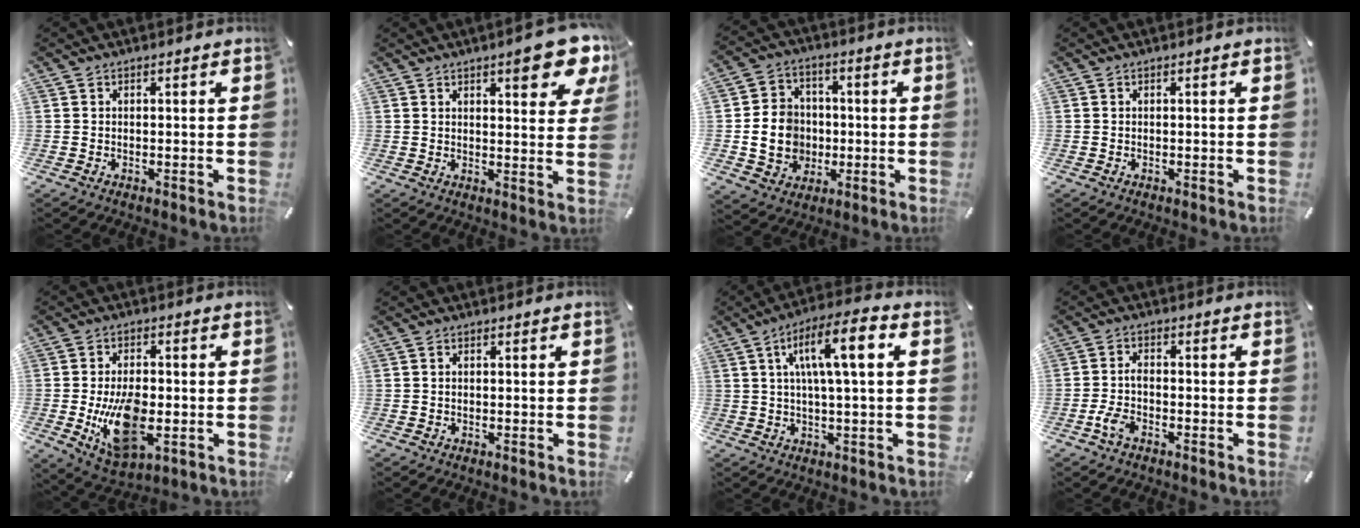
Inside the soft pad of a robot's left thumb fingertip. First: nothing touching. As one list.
[{"total": 11.1, "force": [6.4, 3.2, 8.4], "torque": [-0.105, -0.036, 0.103]}, {"total": 11.4, "force": [-1.2, 10.1, 5.2], "torque": [-0.114, 0.015, -0.017]}, {"total": 0.0}, {"total": 13.9, "force": [-2.3, 7.8, 11.3], "torque": [-0.206, -0.011, -0.037]}, {"total": 0.7, "force": [0.0, 0.4, 0.5], "torque": [-0.011, 0.002, -0.001]}, {"total": 11.6, "force": [3.3, 2.7, 10.8], "torque": [-0.187, 0.004, 0.050]}, {"total": 3.9, "force": [-2.0, 2.0, 2.8], "torque": [-0.065, 0.007, -0.041]}]